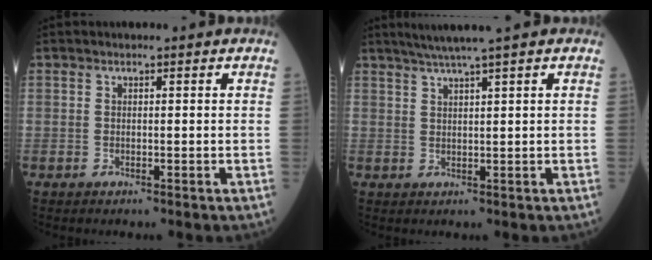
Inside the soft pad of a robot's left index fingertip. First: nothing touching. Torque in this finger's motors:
{"motor_torque": [0.03, -0.03, 0.01, 0.05]}